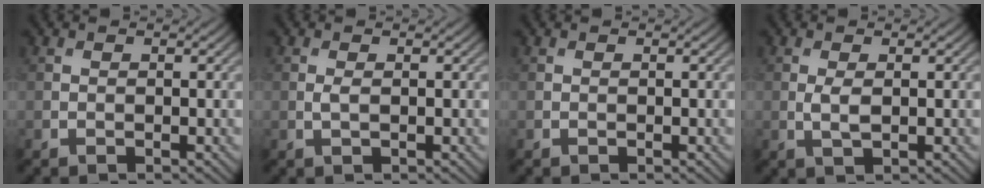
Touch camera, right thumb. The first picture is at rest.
{"total": 1.0, "force": [0.1, 0.3, 0.9], "torque": [-0.024, -0.002, 0.001]}
{"total": 0.0}
{"total": 1.9, "force": [0.1, 0.7, 1.7], "torque": [-0.044, -0.002, 0.004]}